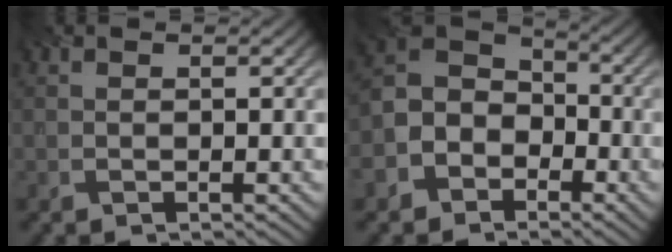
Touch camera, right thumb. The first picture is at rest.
{"total": 8.2, "force": [-4.1, 6.1, 3.6], "torque": [-0.081, -0.010, -0.094]}